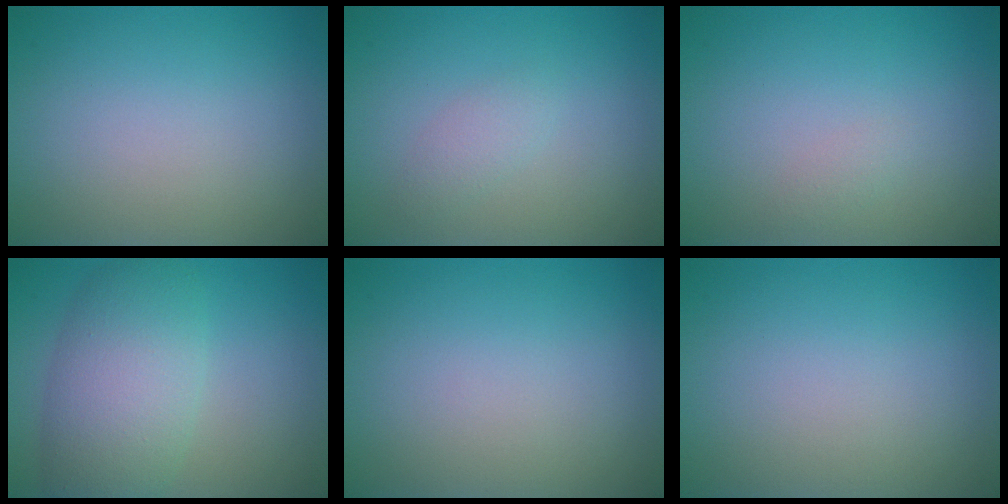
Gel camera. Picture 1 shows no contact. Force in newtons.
{"total": 1.3, "press": 1.3, "slide": 0.0}
{"total": 0.6, "press": 0.6, "slide": 0.0}
{"total": 6.8, "press": 6.8, "slide": 0.2}
{"total": 0.0}
{"total": 0.0}